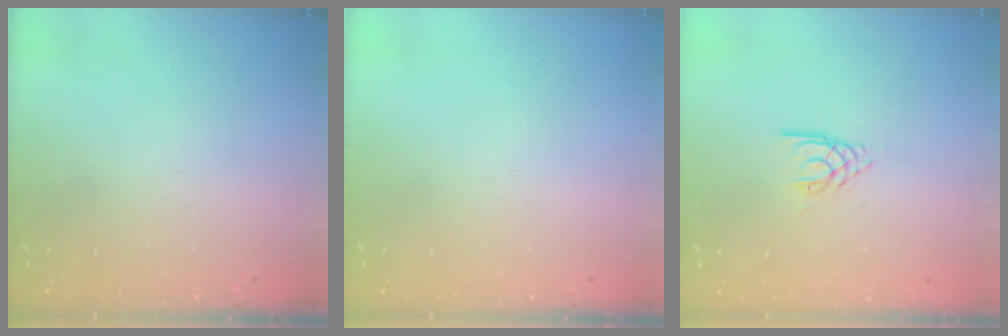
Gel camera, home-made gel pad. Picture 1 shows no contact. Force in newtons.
{"total": 0.0}
{"total": 2.9, "press": 2.8, "slide": 0.4}